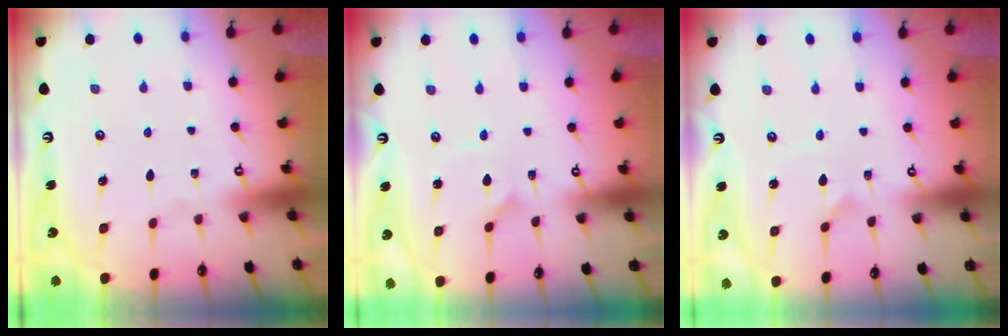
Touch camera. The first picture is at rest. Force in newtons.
{"total": 1.1, "press": 1.1, "slide": 0.1}
{"total": 1.6, "press": 1.6, "slide": 0.2}